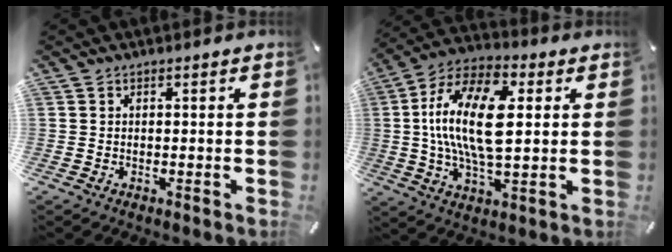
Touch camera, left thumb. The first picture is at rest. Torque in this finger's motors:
{"motor_torque": [2.53, 2.48, 2.09, -0.67, 0.32]}